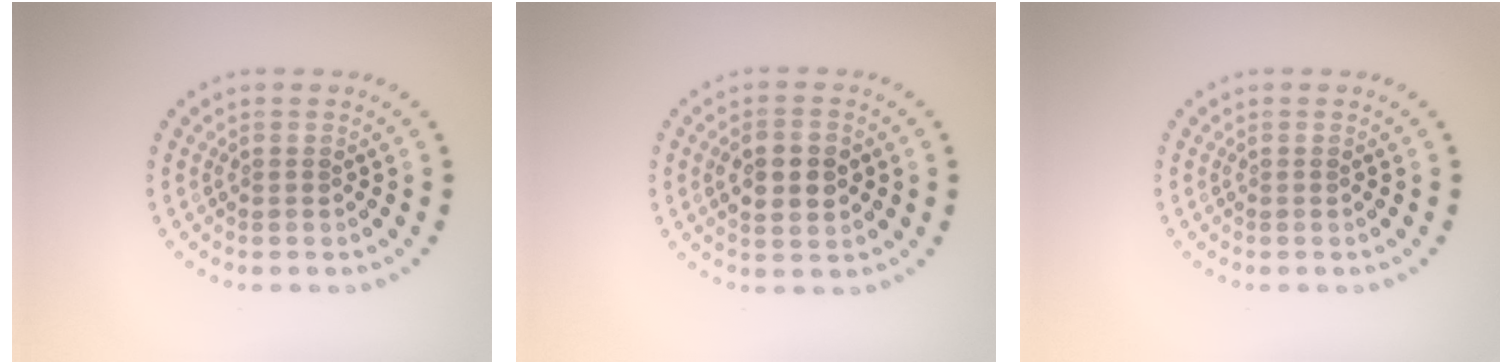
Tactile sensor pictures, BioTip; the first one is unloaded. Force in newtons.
{"total": 4.6, "press": 4.6, "slide": 0.1}
{"total": 0.0}